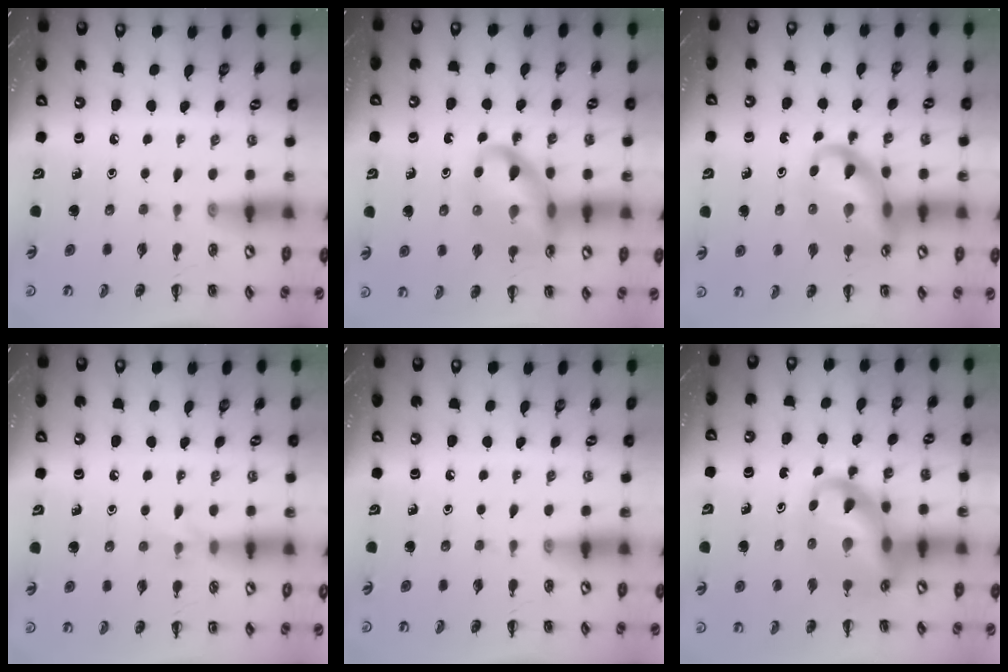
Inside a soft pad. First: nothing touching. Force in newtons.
{"total": 14.4, "press": 14.2, "slide": 2.3}
{"total": 14.7, "press": 14.4, "slide": 2.9}
{"total": 5.1, "press": 5.0, "slide": 1.1}
{"total": 0.0}
{"total": 14.7, "press": 14.2, "slide": 3.7}